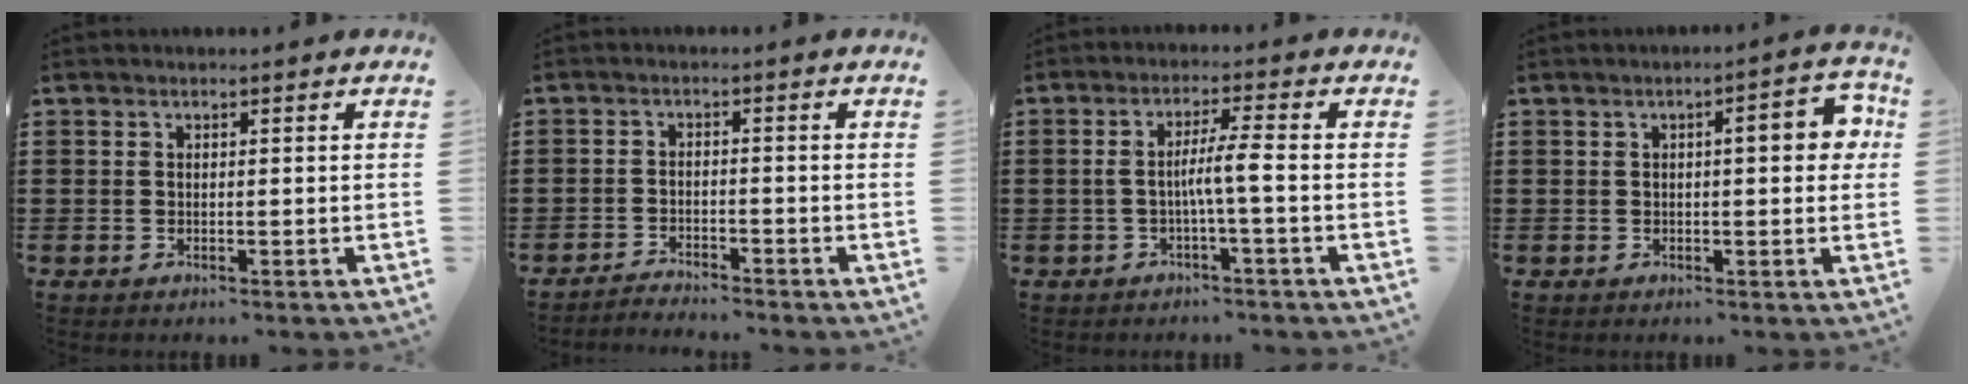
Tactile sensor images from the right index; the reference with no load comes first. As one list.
[{"total": 2.4, "force": [-2.4, 0.0, -0.1], "torque": [-0.006, 0.002, -0.051]}, {"total": 4.6, "force": [-0.9, -0.1, 4.5], "torque": [-0.083, -0.003, -0.021]}, {"total": 5.3, "force": [0.8, 1.4, 5.0], "torque": [-0.063, -0.001, 0.003]}]